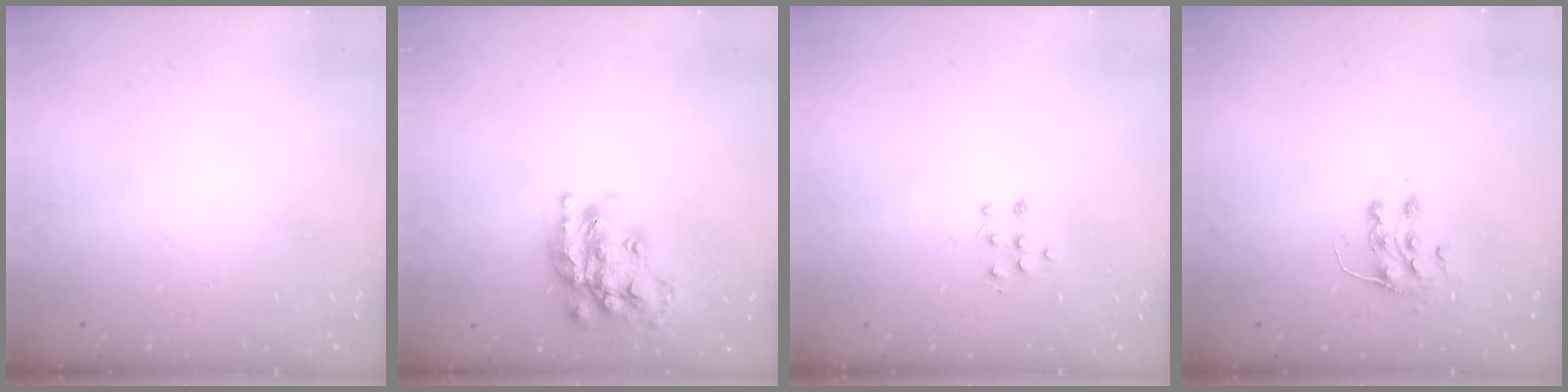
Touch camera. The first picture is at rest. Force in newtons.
{"total": 20.0, "press": 19.9, "slide": 1.3}
{"total": 4.8, "press": 4.7, "slide": 0.8}
{"total": 7.3, "press": 7.3, "slide": 0.4}